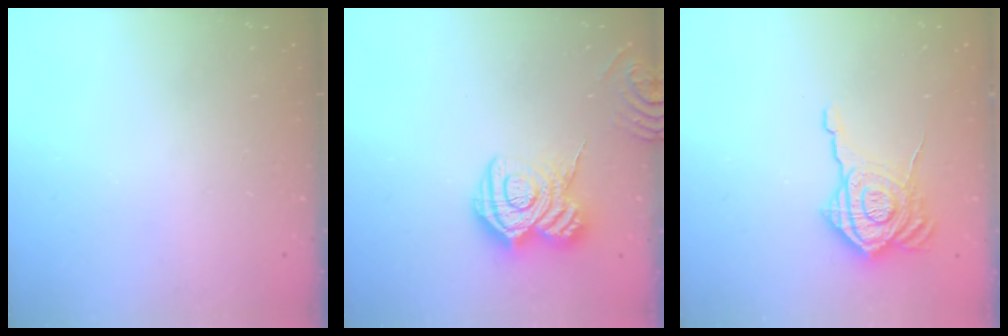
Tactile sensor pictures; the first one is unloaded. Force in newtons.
{"total": 14.7, "press": 14.6, "slide": 1.0}
{"total": 16.7, "press": 16.6, "slide": 1.2}